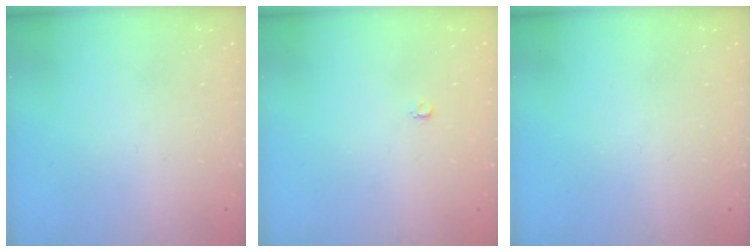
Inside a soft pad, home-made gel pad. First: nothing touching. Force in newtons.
{"total": 2.6, "press": 2.6, "slide": 0.3}
{"total": 0.0}